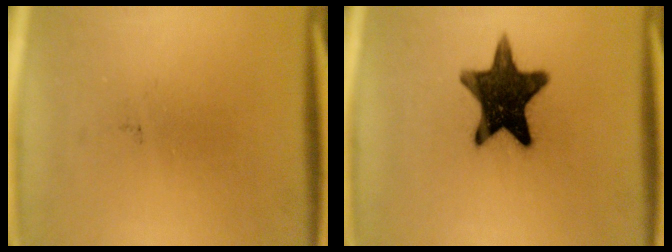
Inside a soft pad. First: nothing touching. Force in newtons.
{"total": 15.2}